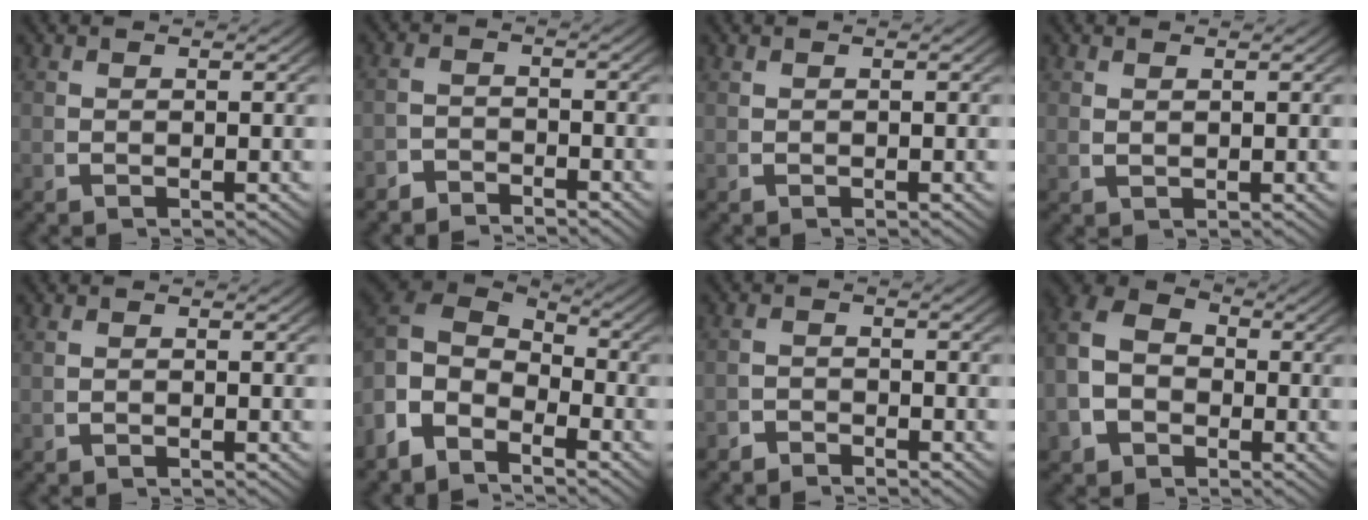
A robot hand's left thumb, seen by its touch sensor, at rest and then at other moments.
{"total": 2.7, "force": [-2.6, 0.6, -0.1], "torque": [0.011, -0.009, -0.049]}
{"total": 0.0}
{"total": 0.7, "force": [0.7, 0.0, 0.3], "torque": [-0.005, 0.002, 0.018]}
{"total": 0.0}
{"total": 8.6, "force": [1.5, 5.9, 6.0], "torque": [-0.126, -0.003, 0.016]}
{"total": 1.8, "force": [-1.7, 0.4, -0.2], "torque": [0.011, -0.004, -0.037]}
{"total": 8.0, "force": [0.2, 6.6, 4.5], "torque": [-0.094, -0.006, 0.001]}